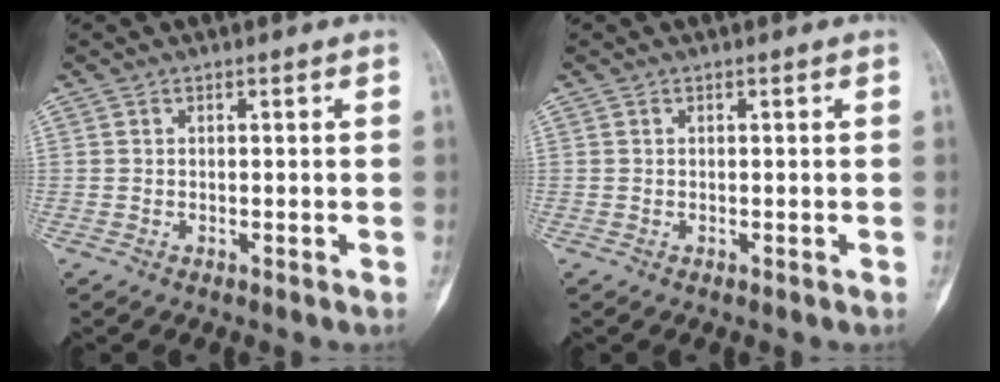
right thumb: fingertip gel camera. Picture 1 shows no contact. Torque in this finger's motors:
{"motor_torque": [-0.03, 0.02, 0.00, 0.01, 0.00]}